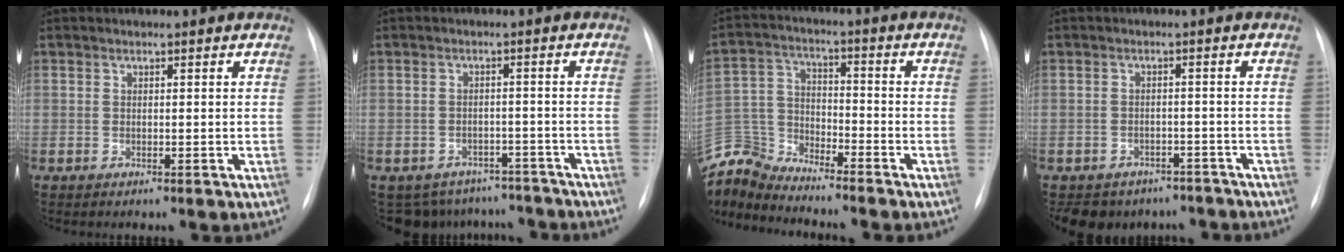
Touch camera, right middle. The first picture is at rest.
{"total": 9.4, "force": [-8.1, 4.7, 0.4], "torque": [-0.007, 0.017, -0.095]}
{"total": 10.1, "force": [-10.1, 0.1, -0.2], "torque": [-0.009, 0.027, -0.201]}
{"total": 9.7, "force": [-7.8, 5.5, 1.3], "torque": [-0.019, 0.011, -0.089]}